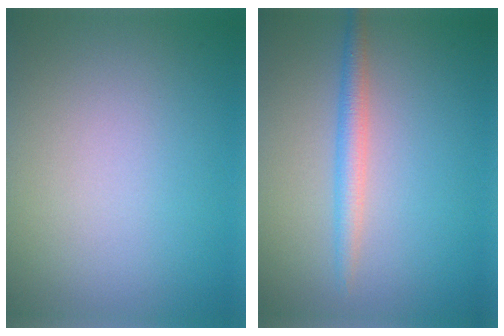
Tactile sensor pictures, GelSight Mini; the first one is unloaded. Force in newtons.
{"total": 2.2, "press": 2.2, "slide": 0.0}